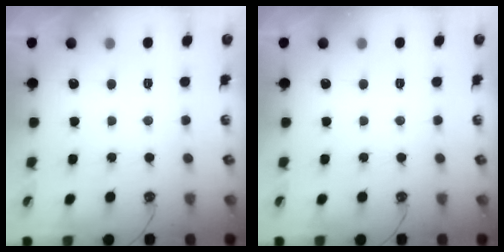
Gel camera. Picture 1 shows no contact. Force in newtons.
{"total": 0.0}